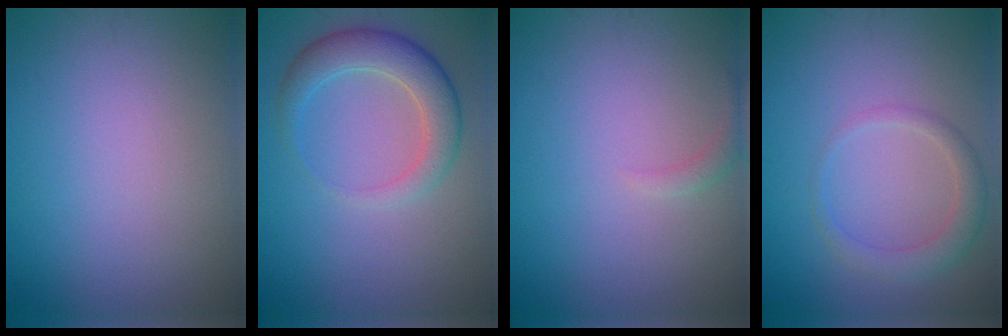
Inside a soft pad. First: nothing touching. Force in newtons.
{"total": 4.2, "press": 4.2, "slide": 0.2}
{"total": 1.0, "press": 1.0, "slide": 0.1}
{"total": 2.2, "press": 2.2, "slide": 0.3}